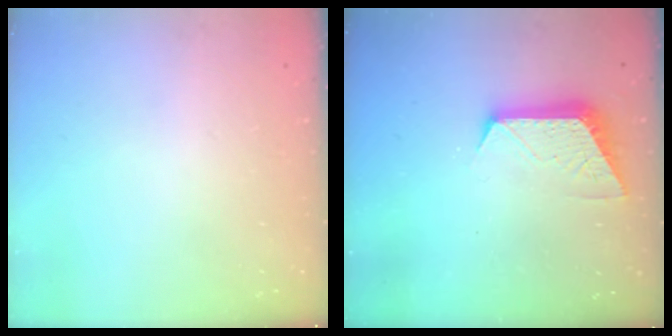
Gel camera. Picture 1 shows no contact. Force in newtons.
{"total": 9.5, "press": 9.5, "slide": 0.7}